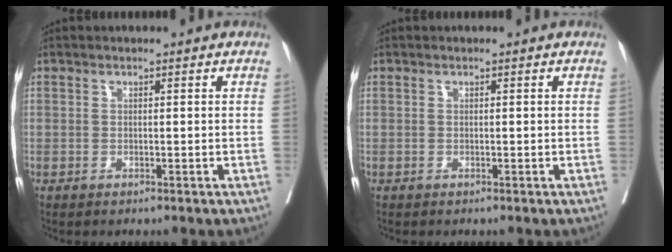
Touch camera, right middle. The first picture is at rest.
{"total": 0.0}